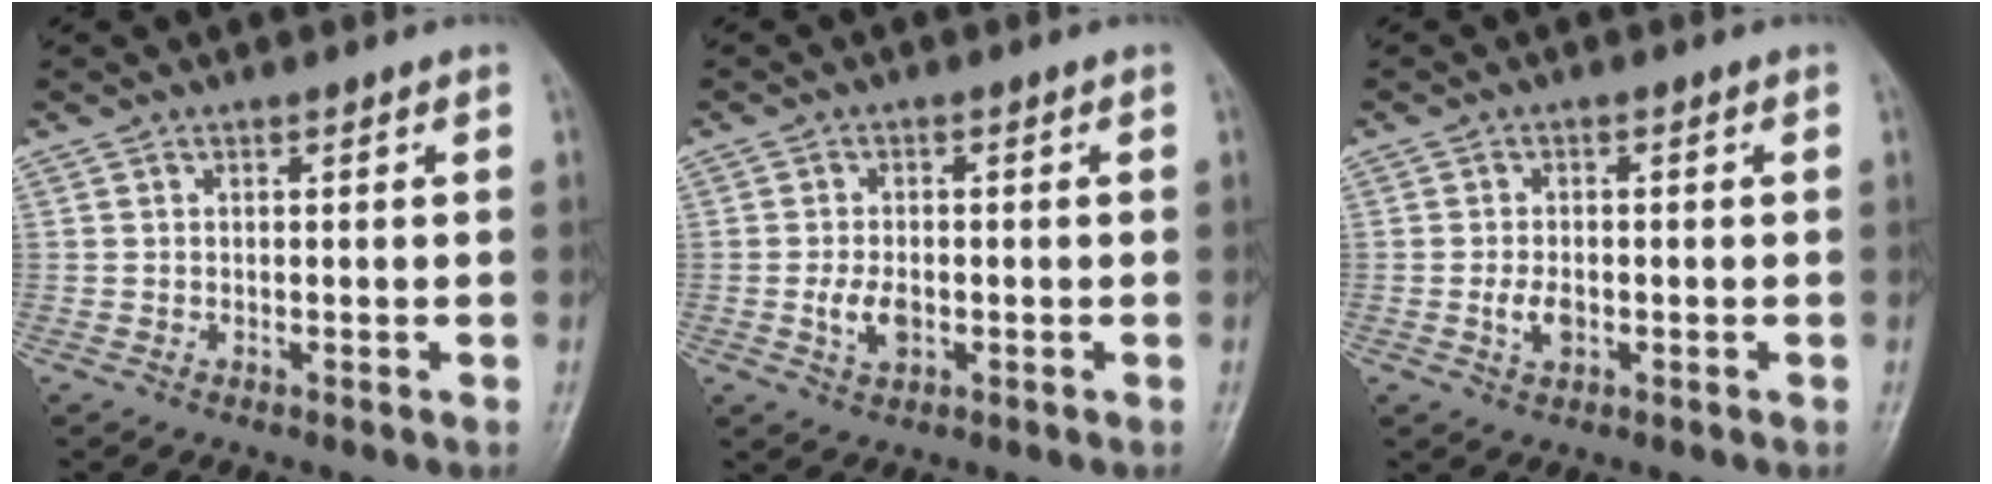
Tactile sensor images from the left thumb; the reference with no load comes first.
{"total": 4.2, "force": [-1.0, 2.5, 3.2], "torque": [-0.060, 0.000, -0.016]}
{"total": 3.3, "force": [-0.9, 2.0, 2.5], "torque": [-0.046, 0.000, -0.014]}